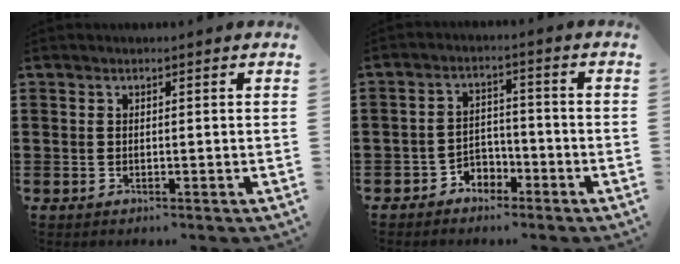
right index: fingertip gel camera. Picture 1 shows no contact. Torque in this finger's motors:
{"motor_torque": [-0.21, 0.07, 0.00, 0.00]}